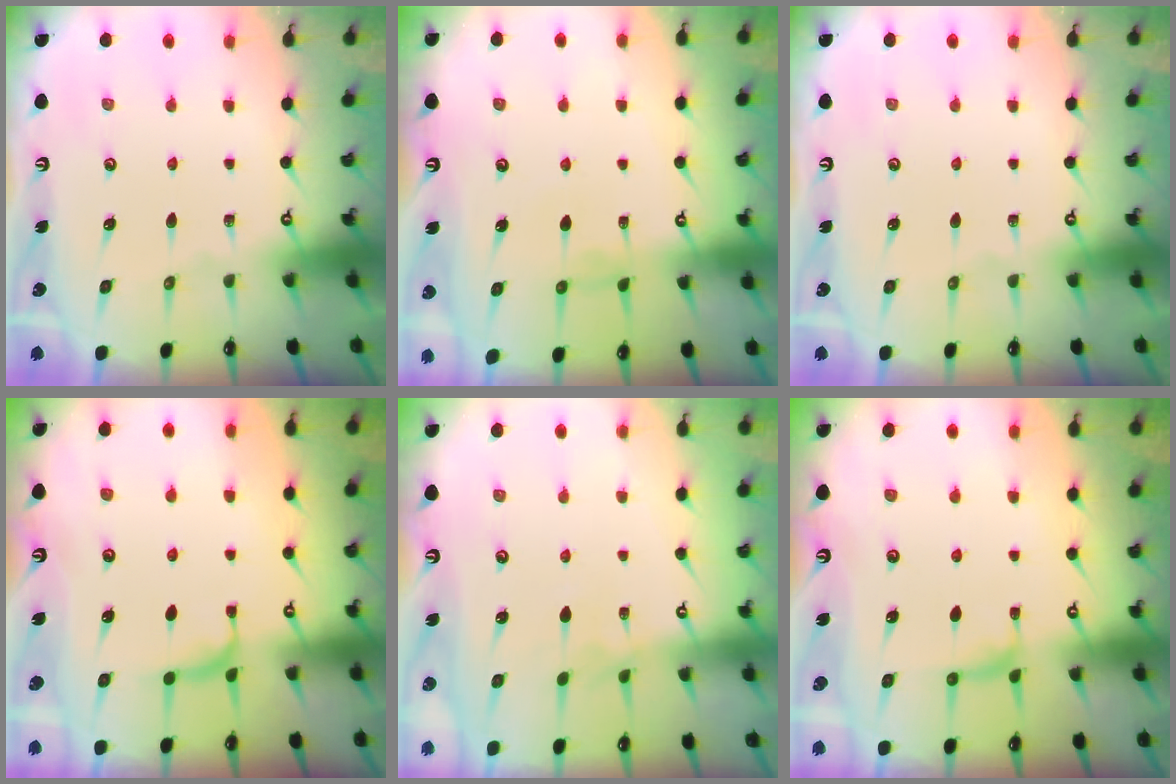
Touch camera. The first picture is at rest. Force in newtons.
{"total": 0.6, "press": 0.5, "slide": 0.4}
{"total": 0.0}
{"total": 1.4, "press": 1.2, "slide": 0.6}
{"total": 2.5, "press": 2.5, "slide": 0.4}
{"total": 1.7, "press": 1.7, "slide": 0.4}